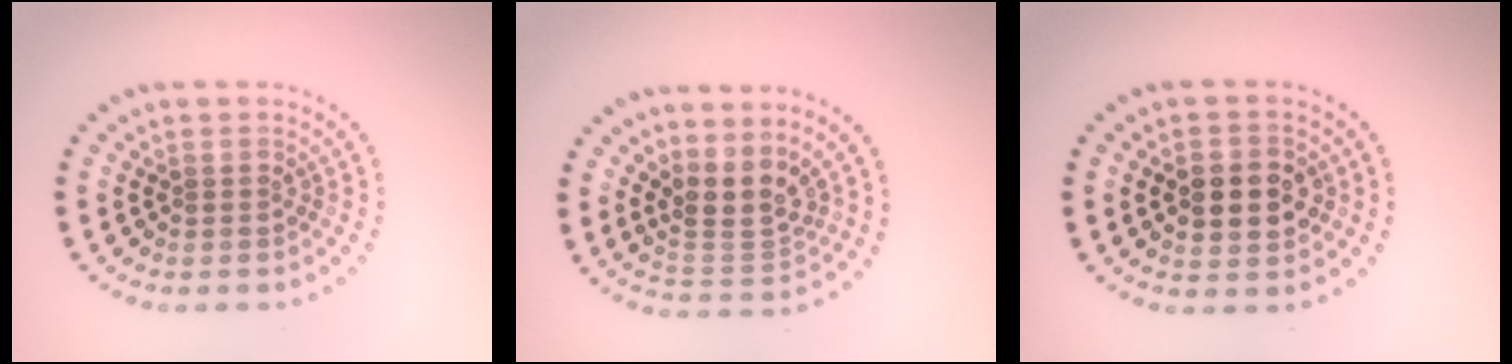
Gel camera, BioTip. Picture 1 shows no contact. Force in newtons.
{"total": 3.4, "press": 2.8, "slide": 1.9}
{"total": 4.6, "press": 4.6, "slide": 0.3}